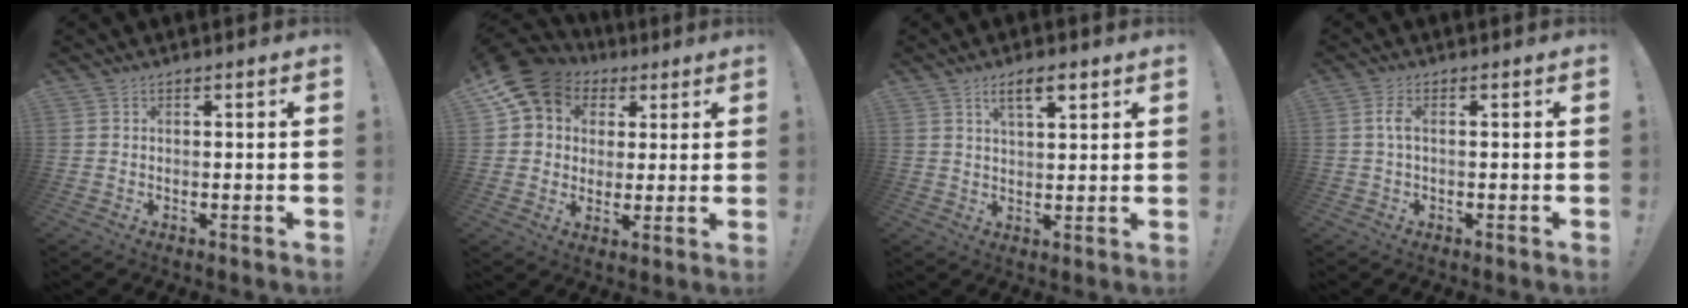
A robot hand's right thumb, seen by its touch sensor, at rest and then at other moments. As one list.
[{"total": 11.5, "force": [5.3, 9.3, 4.3], "torque": [-0.055, -0.028, 0.105]}, {"total": 6.0, "force": [3.5, 1.9, 4.4], "torque": [-0.062, -0.016, 0.056]}, {"total": 3.2, "force": [0.0, 1.3, 2.9], "torque": [-0.061, 0.005, -0.002]}]